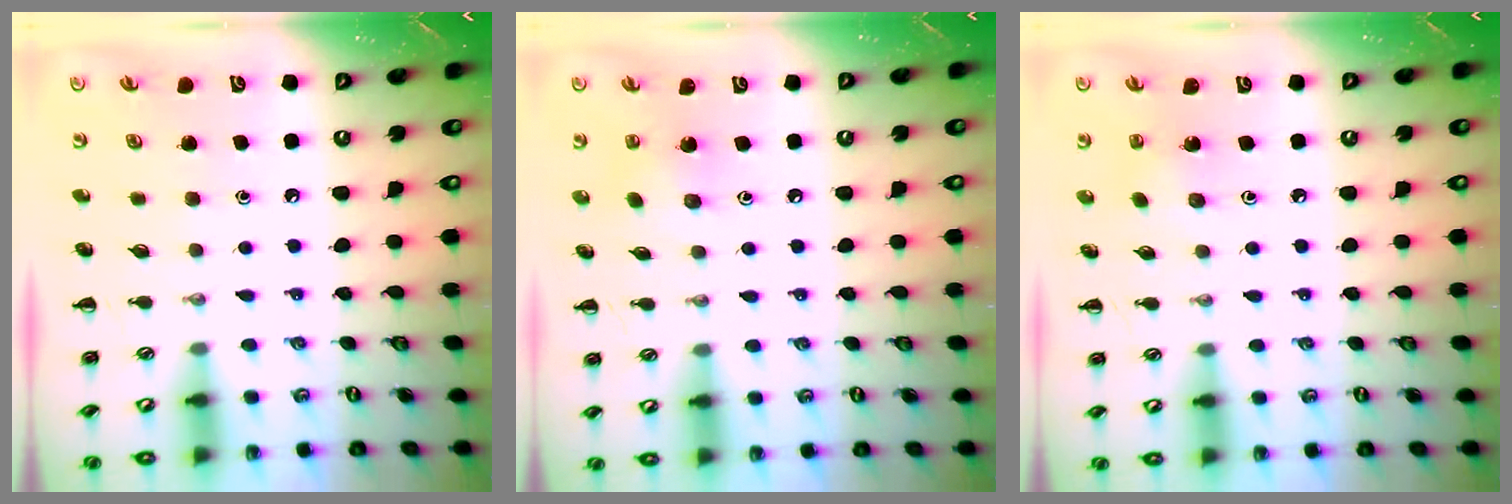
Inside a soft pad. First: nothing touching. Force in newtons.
{"total": 4.0, "press": 3.9, "slide": 0.3}
{"total": 2.5, "press": 2.4, "slide": 0.8}